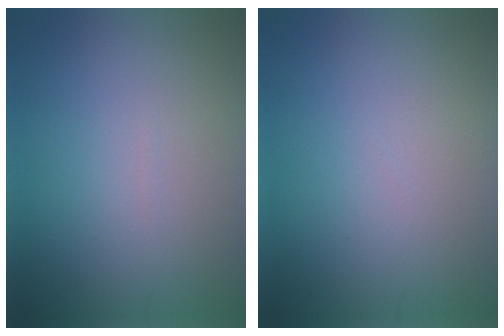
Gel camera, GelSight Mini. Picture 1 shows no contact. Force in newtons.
{"total": 0.0}